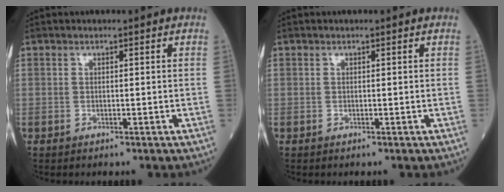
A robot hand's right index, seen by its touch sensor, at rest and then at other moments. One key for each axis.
{"total": 0.0}